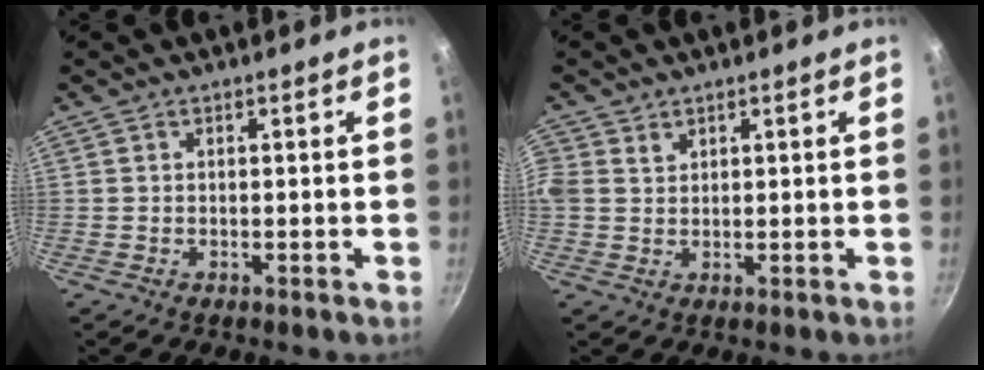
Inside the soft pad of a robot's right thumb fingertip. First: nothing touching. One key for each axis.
{"total": 4.8, "fx": 2.0, "fy": 3.8, "fz": 2.1, "tx": -0.041, "ty": 0.008, "tz": 0.041}